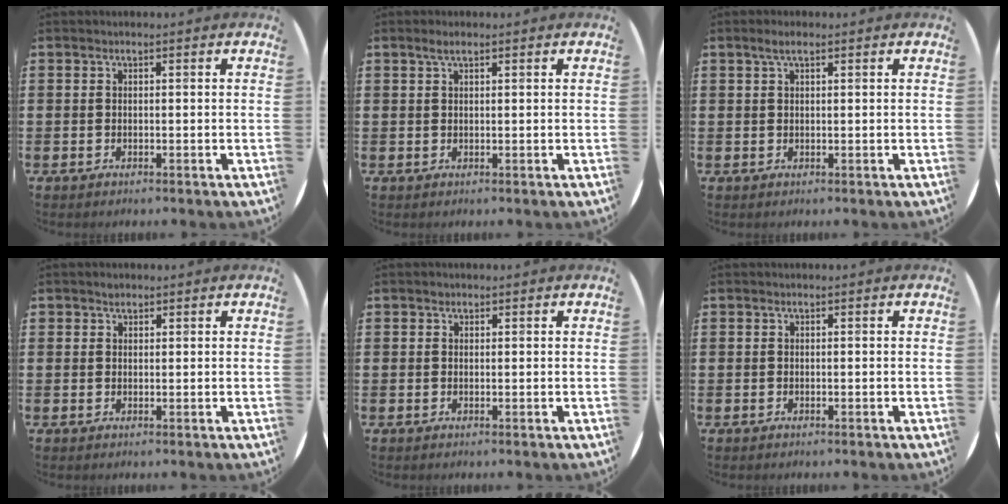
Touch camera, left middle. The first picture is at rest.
{"total": 1.5, "force": [1.0, 0.4, 1.0], "torque": [-0.019, 0.005, 0.018]}
{"total": 1.7, "force": [1.1, 0.4, 1.2], "torque": [-0.025, 0.006, 0.018]}
{"total": 1.1, "force": [0.9, 0.6, 0.1], "torque": [0.006, 0.000, 0.016]}
{"total": 0.5, "force": [0.4, 0.4, 0.0], "torque": [0.007, 0.001, 0.005]}
{"total": 0.0}